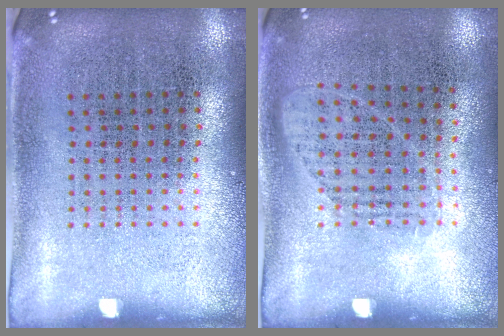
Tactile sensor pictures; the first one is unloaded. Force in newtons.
{"total": 0.9, "press": 0.8, "slide": 0.5}